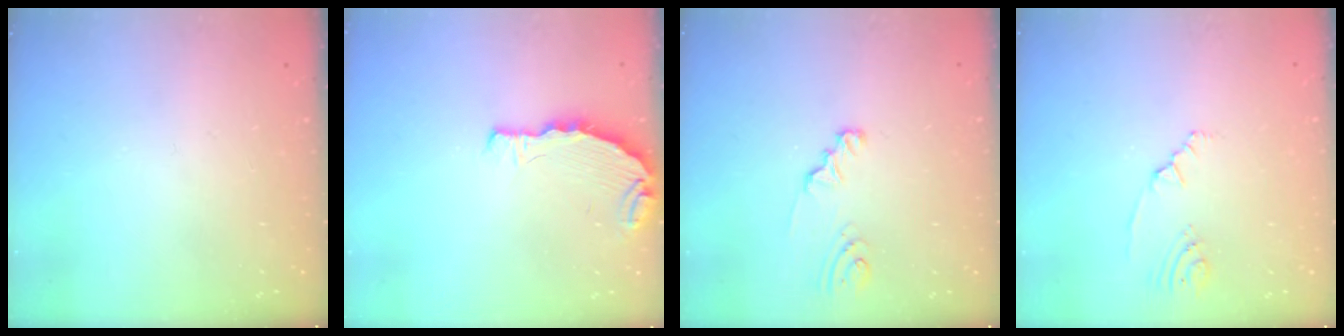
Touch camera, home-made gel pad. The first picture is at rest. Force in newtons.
{"total": 4.9, "press": 4.9, "slide": 0.8}
{"total": 2.3, "press": 2.3, "slide": 0.1}
{"total": 2.2, "press": 2.1, "slide": 0.8}